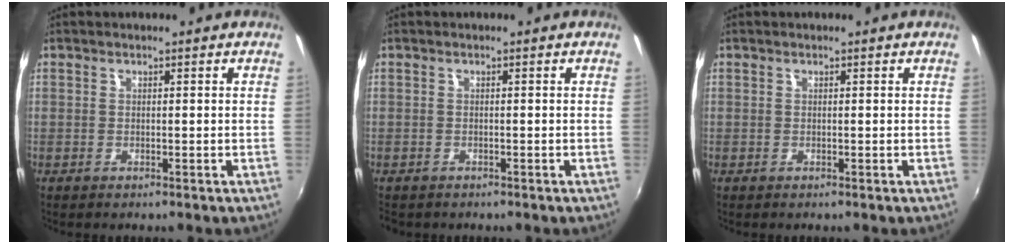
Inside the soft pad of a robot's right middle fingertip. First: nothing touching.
{"total": 1.4, "force": [-1.1, 0.7, 0.4], "torque": [-0.012, -0.006, -0.017]}
{"total": 0.0}